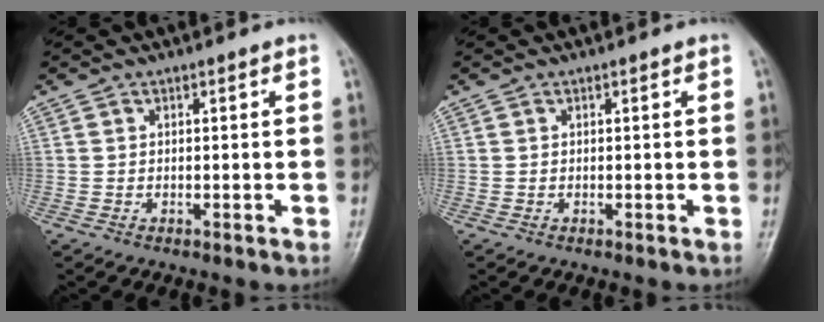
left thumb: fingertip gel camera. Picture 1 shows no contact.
{"total": 0.0}